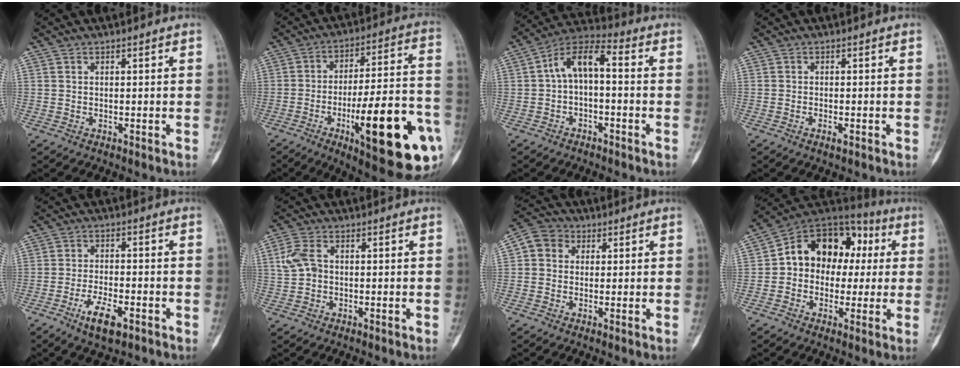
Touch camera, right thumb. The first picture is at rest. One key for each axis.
{"total": 25.9, "fx": -9.2, "fy": 6.7, "fz": 23.3, "tx": -0.303, "ty": 0.028, "tz": -0.123}
{"total": 8.5, "fx": -0.1, "fy": 4.3, "fz": 7.3, "tx": -0.127, "ty": 0.044, "tz": -0.014}
{"total": 1.3, "fx": -0.7, "fy": 0.5, "fz": 1.0, "tx": -0.019, "ty": 0.001, "tz": -0.010}
{"total": 6.7, "fx": -3.5, "fy": 2.6, "fz": 5.1, "tx": -0.096, "ty": 0.012, "tz": -0.057}
{"total": 4.9, "fx": 0.6, "fy": 3.3, "fz": 3.5, "tx": -0.083, "ty": 0.010, "tz": 0.010}
{"total": 5.7, "fx": 1.3, "fy": 5.0, "fz": 2.4, "tx": -0.024, "ty": 0.012, "tz": 0.014}
{"total": 16.2, "fx": 1.6, "fy": 12.5, "fz": 10.3, "tx": -0.106, "ty": 0.045, "tz": 0.017}